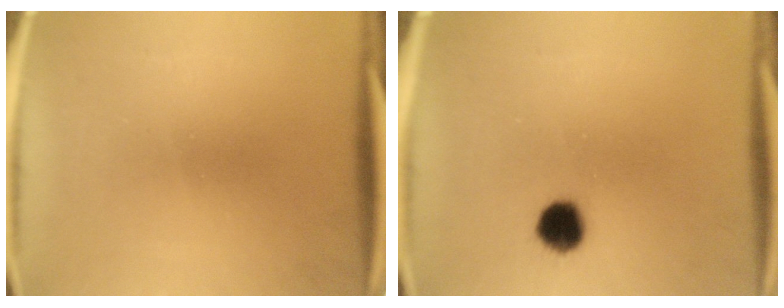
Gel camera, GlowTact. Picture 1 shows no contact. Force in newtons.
{"total": 6.0}